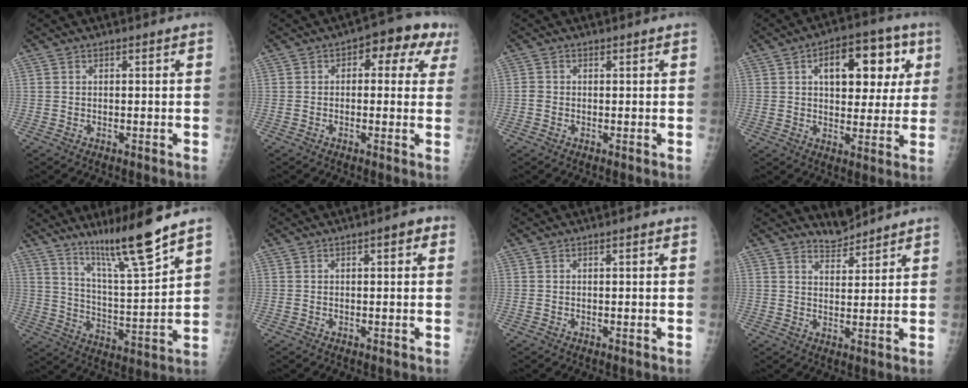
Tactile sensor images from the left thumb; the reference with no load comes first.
{"total": 8.2, "force": [3.1, 4.7, 6.0], "torque": [-0.027, 0.022, 0.026]}
{"total": 0.9, "force": [-0.3, 0.9, 0.2], "torque": [0.002, 0.001, -0.005]}
{"total": 15.1, "force": [5.1, 8.4, 11.5], "torque": [-0.105, 0.011, 0.072]}
{"total": 13.9, "force": [10.4, 0.3, 9.3], "torque": [-0.151, -0.074, 0.183]}
{"total": 2.6, "force": [0.8, 1.0, 2.3], "torque": [-0.026, 0.009, 0.006]}
{"total": 0.6, "force": [0.2, 0.1, 0.5], "torque": [-0.007, 0.001, 0.004]}
{"total": 3.4, "force": [3.3, 0.7, -0.5], "torque": [0.022, -0.027, 0.061]}